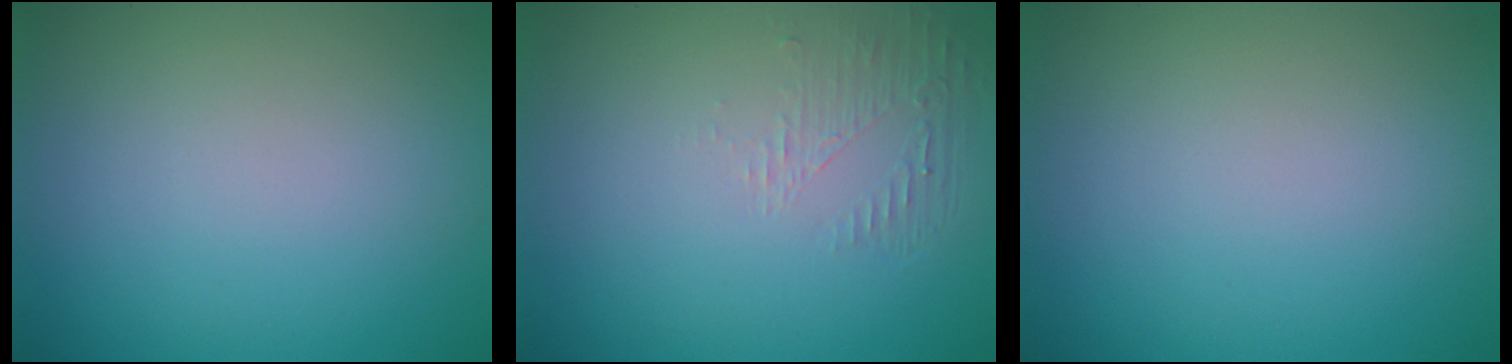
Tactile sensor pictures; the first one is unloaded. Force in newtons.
{"total": 1.3, "press": 0.0, "slide": 1.3}
{"total": 0.0}